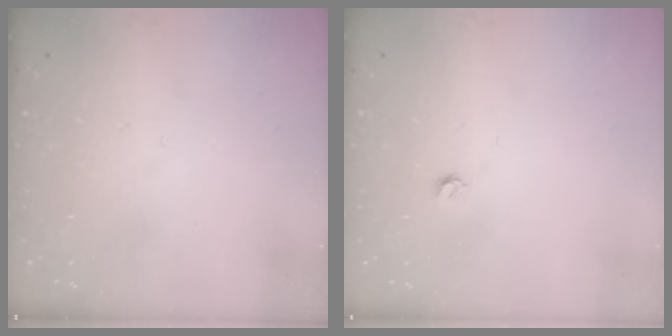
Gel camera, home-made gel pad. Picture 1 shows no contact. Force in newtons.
{"total": 3.2, "press": 3.2, "slide": 0.3}